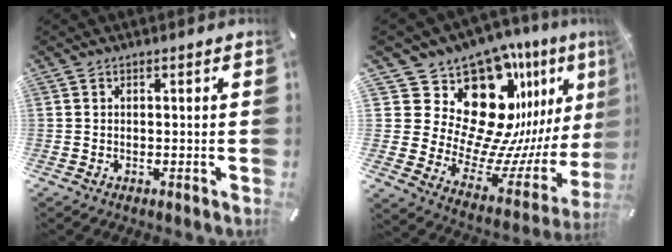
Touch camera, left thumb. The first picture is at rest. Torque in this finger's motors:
{"motor_torque": [3.21, 1.80, 0.53, -0.11, 0.06]}